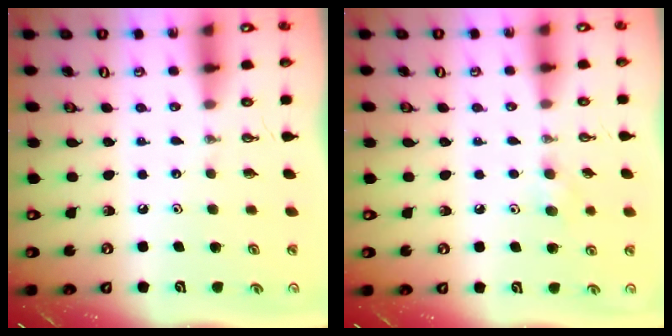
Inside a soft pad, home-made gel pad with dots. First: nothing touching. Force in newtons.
{"total": 4.7, "press": 4.6, "slide": 0.9}